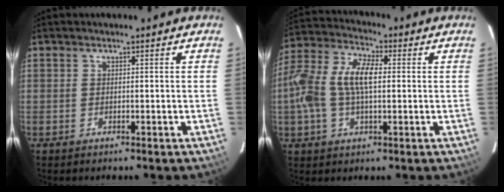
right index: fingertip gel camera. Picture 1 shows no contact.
{"total": 13.6, "force": [0.4, 6.6, 11.9], "torque": [-0.247, 0.019, 0.003]}